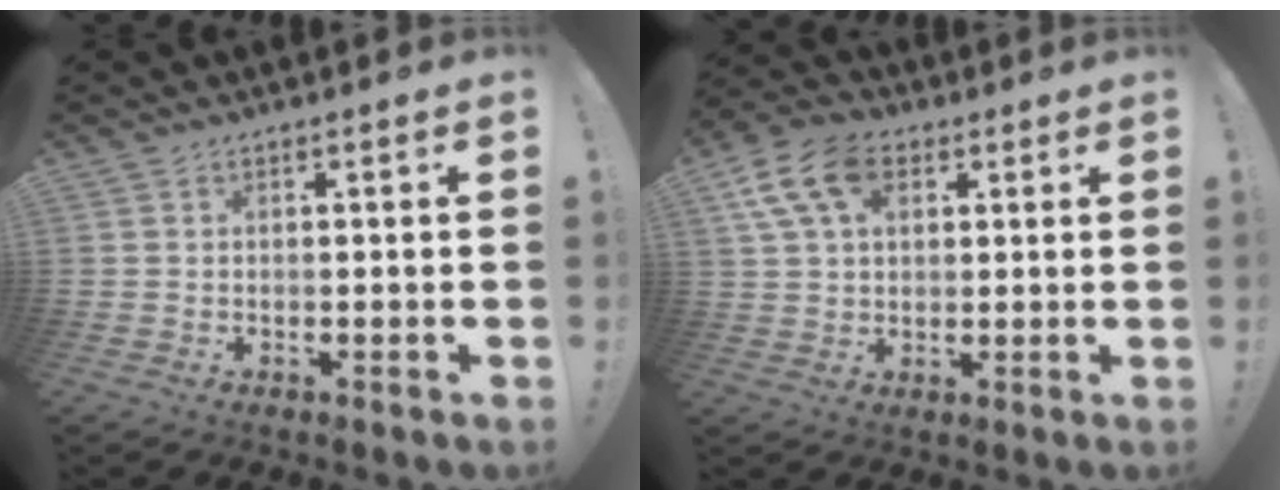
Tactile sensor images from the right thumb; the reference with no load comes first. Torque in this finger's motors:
{"motor_torque": [0.16, 0.16, 0.15, 0.08, 0.06]}